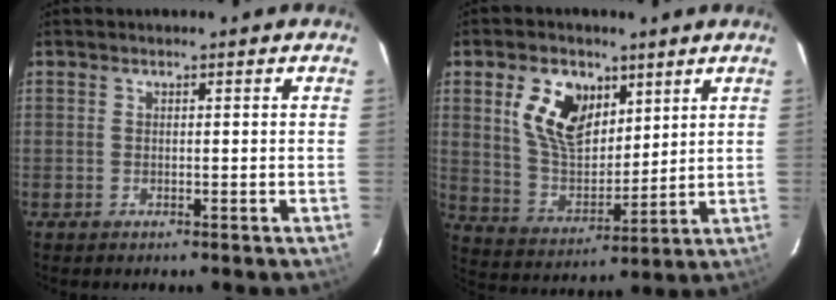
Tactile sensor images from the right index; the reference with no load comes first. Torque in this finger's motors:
{"motor_torque": [1.43, 0.71, 0.54, 0.14]}